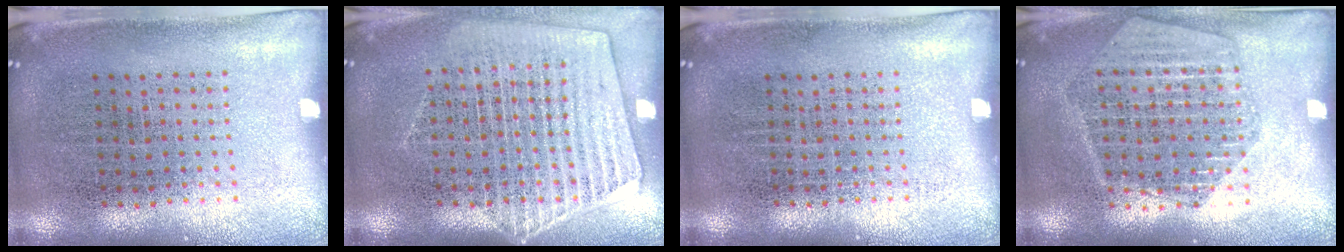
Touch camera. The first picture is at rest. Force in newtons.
{"total": 1.7, "press": 1.6, "slide": 0.7}
{"total": 0.0}
{"total": 1.7, "press": 1.6, "slide": 0.5}